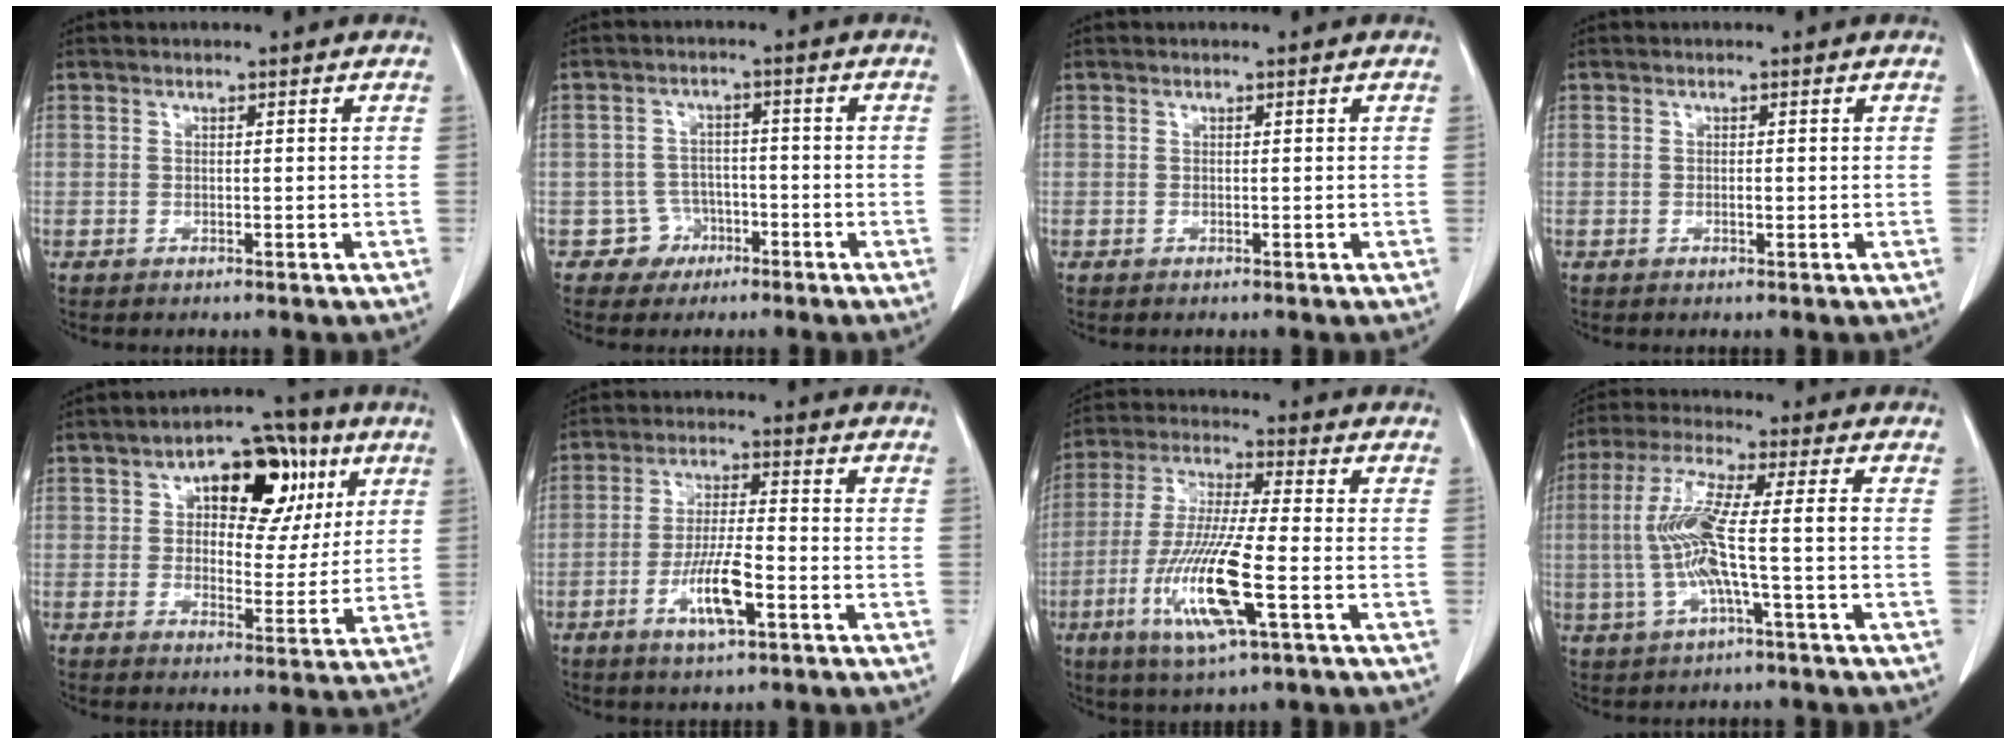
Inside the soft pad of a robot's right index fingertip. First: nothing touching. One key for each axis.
{"total": 4.2, "fx": -2.1, "fy": 3.6, "fz": -0.4, "tx": 0.016, "ty": 0.017, "tz": -0.031}
{"total": 0.0}
{"total": 0.7, "fx": -0.1, "fy": 0.3, "fz": 0.6, "tx": -0.012, "ty": -0.001, "tz": -0.001}
{"total": 12.9, "fx": 5.0, "fy": 6.8, "fz": 9.8, "tx": -0.122, "ty": 0.032, "tz": 0.073}
{"total": 7.9, "fx": -3.2, "fy": 1.4, "fz": 7.1, "tx": -0.136, "ty": -0.005, "tz": -0.056}
{"total": 14.0, "fx": -4.6, "fy": 1.1, "fz": 13.2, "tx": -0.272, "ty": -0.022, "tz": -0.087}
{"total": 10.1, "fx": -1.3, "fy": 0.8, "fz": 10.0, "tx": -0.214, "ty": 0.016, "tz": -0.030}